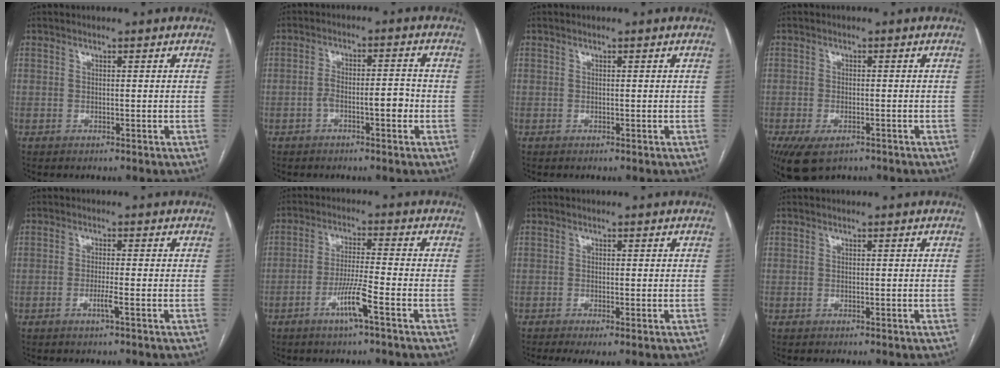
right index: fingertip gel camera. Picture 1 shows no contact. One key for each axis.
{"total": 4.7, "fx": -1.8, "fy": 1.3, "fz": 4.1, "tx": -0.071, "ty": 0.018, "tz": -0.028}
{"total": 0.0}
{"total": 7.0, "fx": -4.3, "fy": 3.6, "fz": 4.1, "tx": -0.079, "ty": -0.010, "tz": -0.065}
{"total": 2.2, "fx": -1.0, "fy": -0.3, "fz": 1.9, "tx": -0.038, "ty": -0.003, "tz": -0.019}
{"total": 6.0, "fx": -3.1, "fy": -0.4, "fz": 5.2, "tx": -0.100, "ty": -0.006, "tz": -0.061}
{"total": 2.7, "fx": -1.4, "fy": 0.6, "fz": 2.3, "tx": -0.037, "ty": -0.009, "tz": -0.021}
{"total": 0.0}